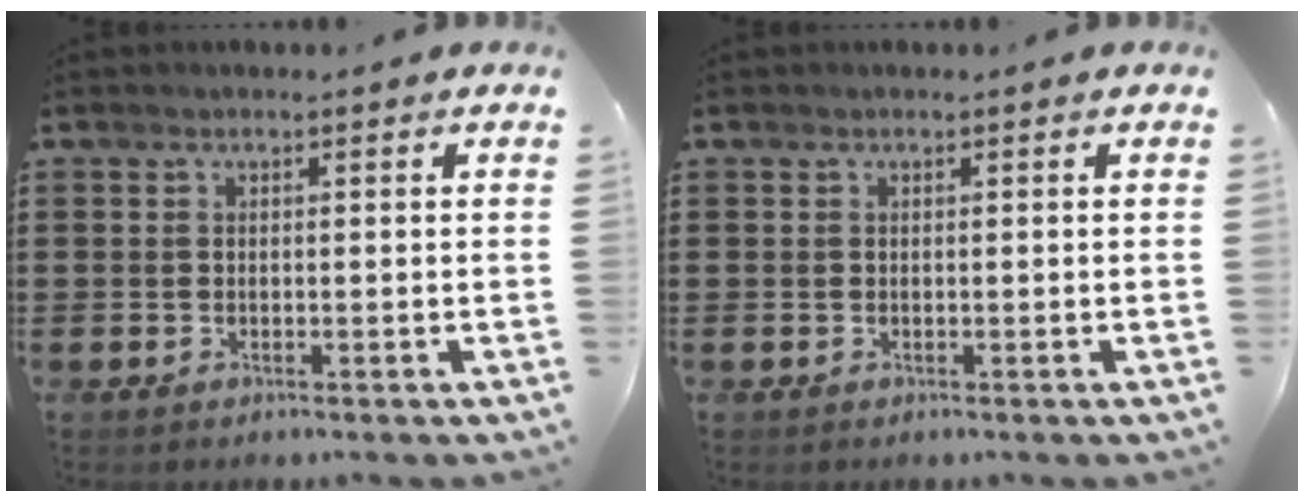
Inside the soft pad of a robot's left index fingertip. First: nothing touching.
{"total": 0.0}